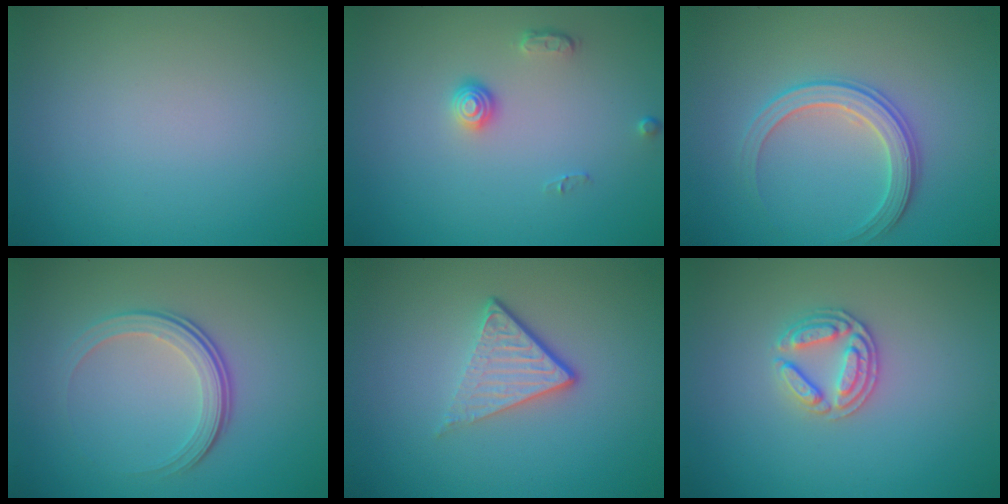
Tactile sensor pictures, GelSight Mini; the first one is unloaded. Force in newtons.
{"total": 1.4, "press": 1.0, "slide": 1.0}
{"total": 2.8, "press": 2.8, "slide": 0.3}
{"total": 4.0, "press": 2.6, "slide": 3.0}
{"total": 3.8, "press": 2.6, "slide": 2.9}
{"total": 2.7, "press": 2.7, "slide": 0.6}